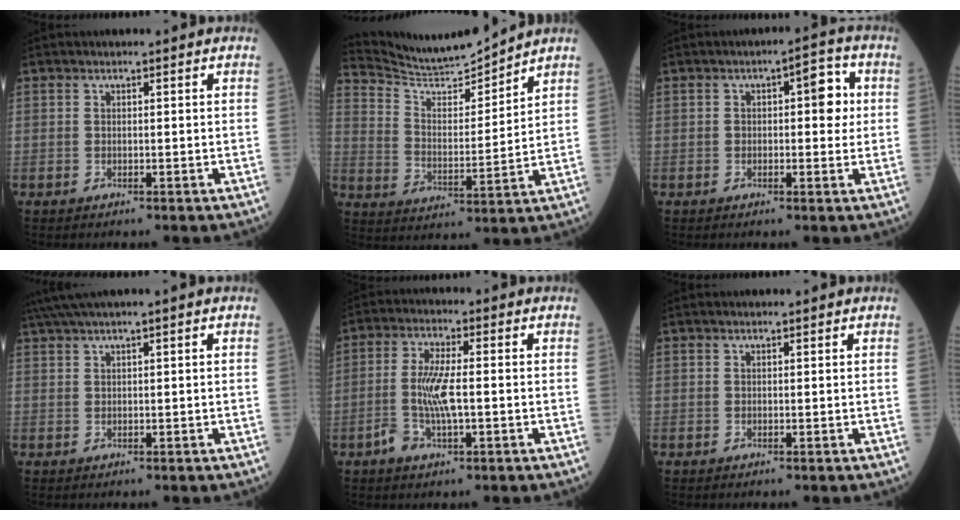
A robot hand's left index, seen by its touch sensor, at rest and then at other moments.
{"total": 9.8, "force": [9.7, -0.8, 0.8], "torque": [-0.036, -0.005, 0.187]}
{"total": 5.1, "force": [0.7, 2.2, 4.6], "torque": [-0.058, 0.019, 0.004]}
{"total": 3.2, "force": [2.3, -0.7, 2.1], "torque": [-0.051, 0.018, 0.053]}
{"total": 6.2, "force": [-1.2, 1.5, 5.9], "torque": [-0.131, -0.001, -0.024]}
{"total": 0.7, "force": [0.7, 0.2, 0.2], "torque": [-0.009, 0.011, 0.013]}